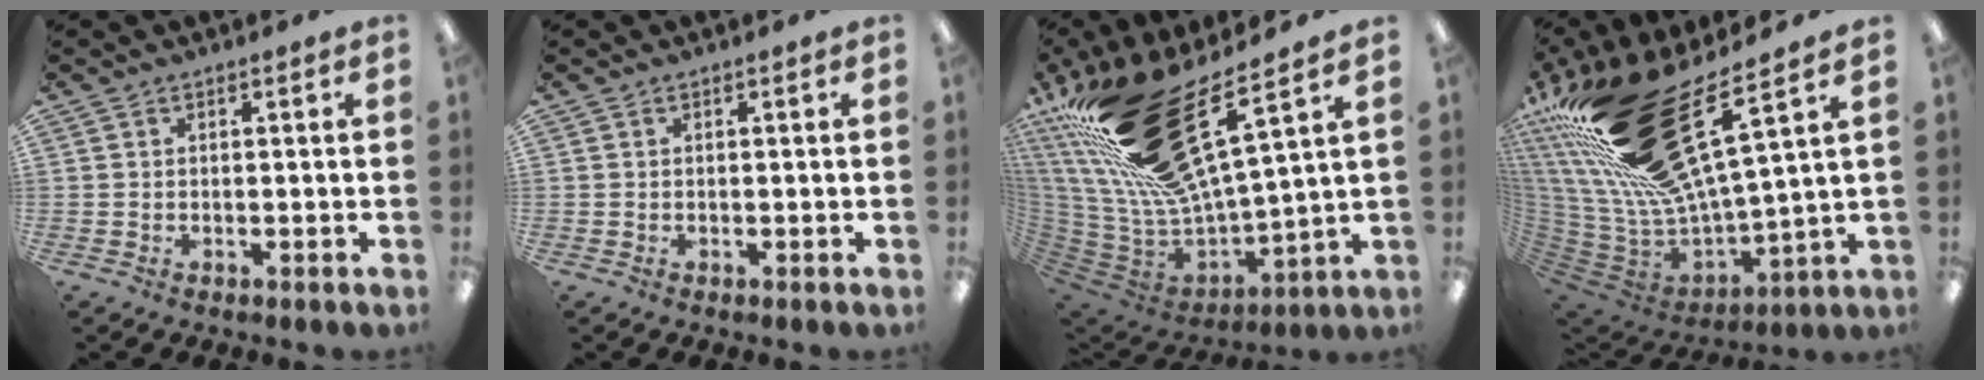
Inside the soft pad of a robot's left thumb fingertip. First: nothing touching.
{"total": 0.0}
{"total": 27.4, "force": [17.2, 7.3, 20.1], "torque": [-0.385, -0.120, 0.300]}
{"total": 28.2, "force": [17.4, 7.6, 20.8], "torque": [-0.385, -0.129, 0.309]}